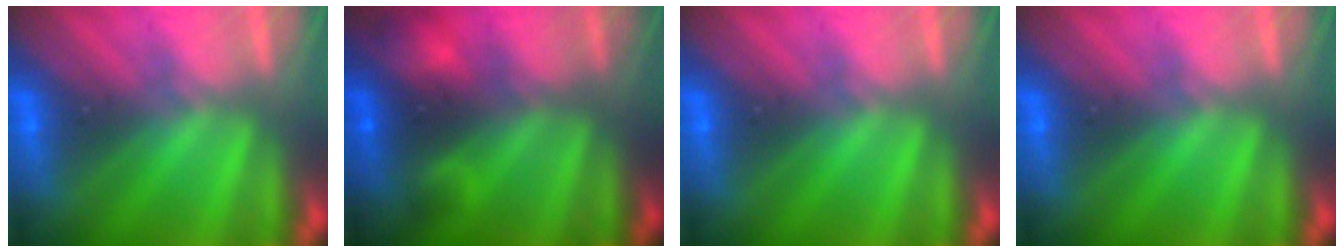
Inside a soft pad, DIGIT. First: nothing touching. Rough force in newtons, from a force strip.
{"total": 2.3}
{"total": 0.0}
{"total": 0.0}